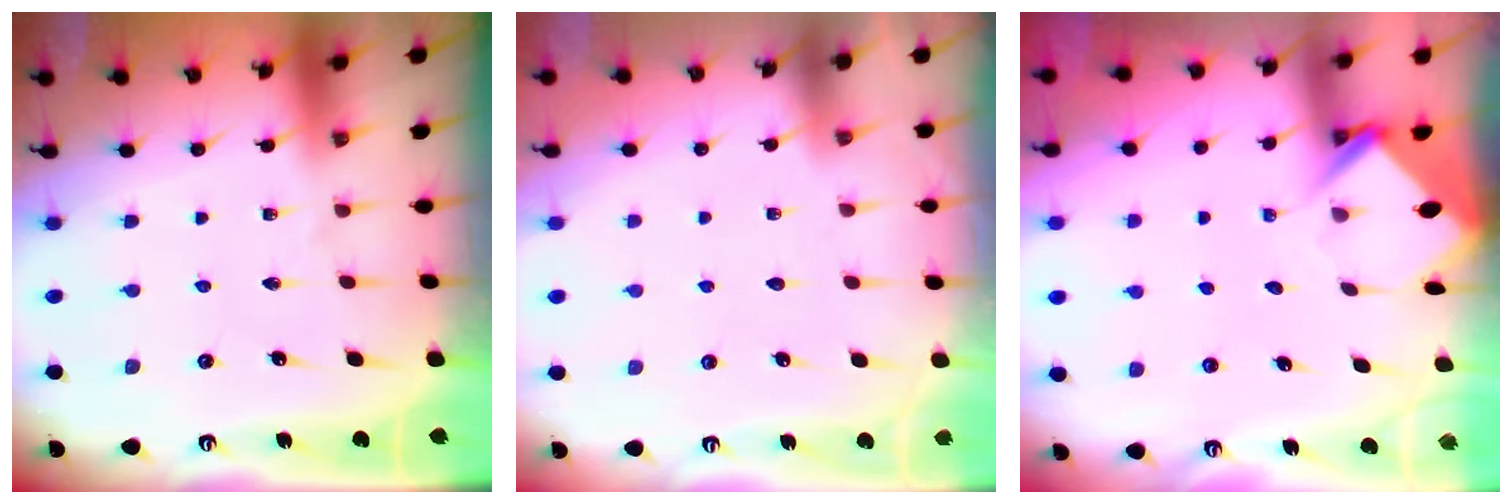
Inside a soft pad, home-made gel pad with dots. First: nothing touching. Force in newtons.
{"total": 1.0, "press": 1.0, "slide": 0.0}
{"total": 3.8, "press": 3.8, "slide": 0.2}